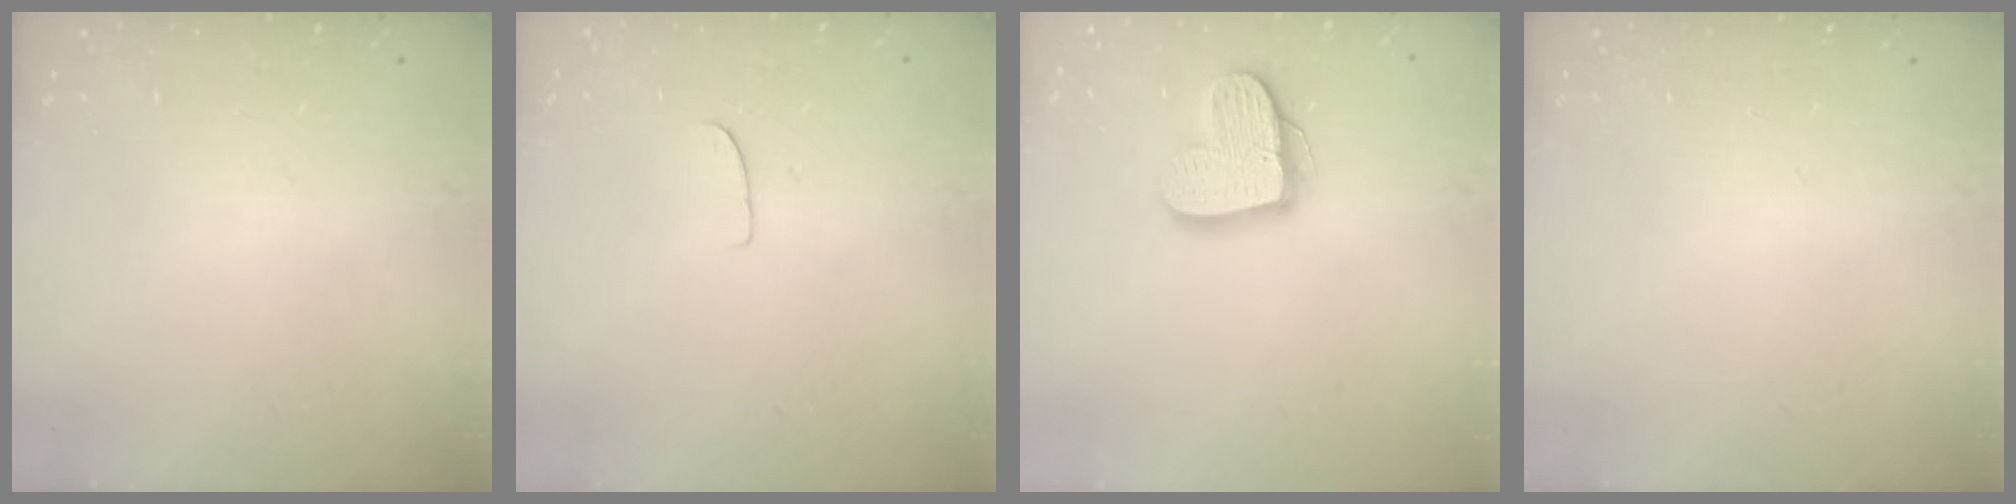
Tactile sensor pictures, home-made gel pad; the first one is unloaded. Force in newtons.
{"total": 5.4, "press": 5.4, "slide": 0.3}
{"total": 15.0, "press": 14.9, "slide": 1.1}
{"total": 0.0}